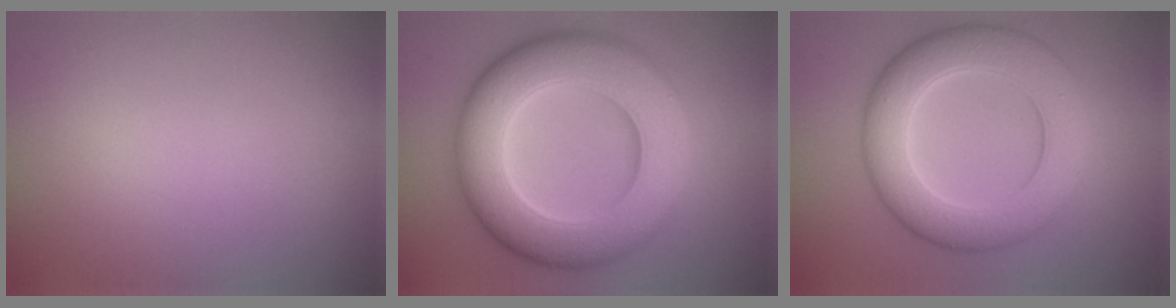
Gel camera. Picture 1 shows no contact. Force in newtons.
{"total": 12.3, "press": 12.3, "slide": 0.2}
{"total": 8.2, "press": 8.2, "slide": 0.3}